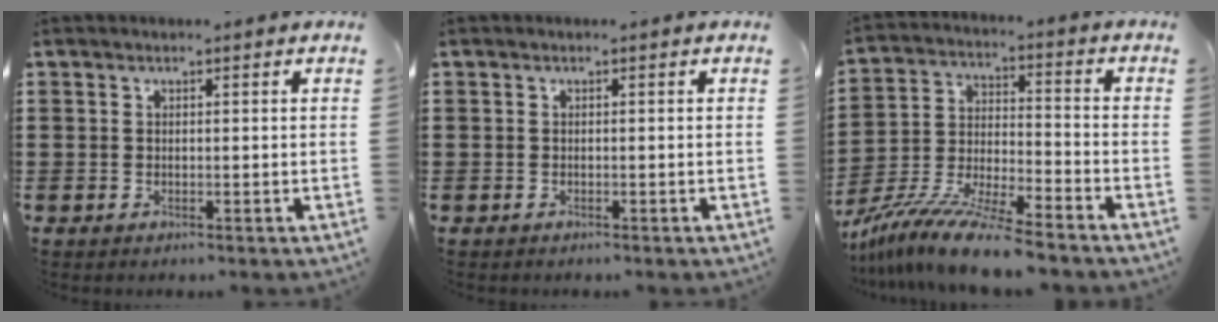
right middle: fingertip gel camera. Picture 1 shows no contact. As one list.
[{"total": 0.0}, {"total": 11.1, "force": [-10.1, 0.0, 4.7], "torque": [-0.089, 0.012, -0.200]}]